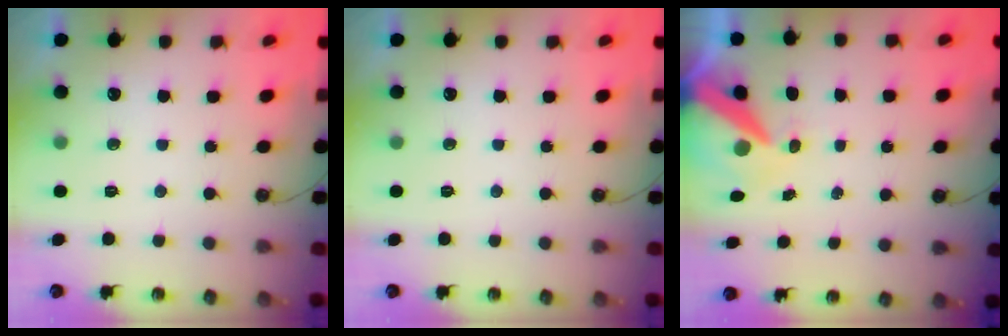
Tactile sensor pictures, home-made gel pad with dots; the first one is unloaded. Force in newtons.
{"total": 0.0}
{"total": 10.8, "press": 10.7, "slide": 1.4}